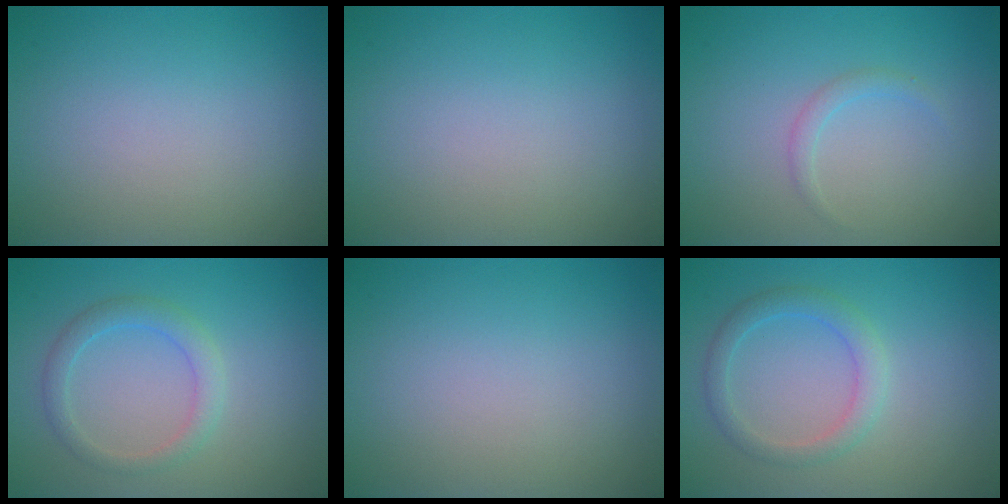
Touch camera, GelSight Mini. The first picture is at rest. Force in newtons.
{"total": 0.0}
{"total": 1.0, "press": 1.0, "slide": 0.1}
{"total": 2.3, "press": 2.2, "slide": 0.1}
{"total": 0.0}
{"total": 2.3, "press": 2.3, "slide": 0.1}